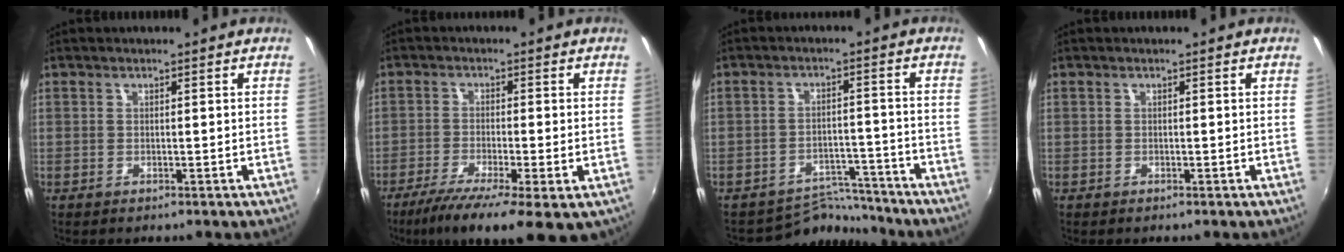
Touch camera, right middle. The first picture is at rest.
{"total": 10.8, "force": [-5.8, 2.5, 8.7], "torque": [-0.174, -0.036, -0.096]}
{"total": 6.7, "force": [-6.5, 1.3, -0.9], "torque": [0.001, 0.016, -0.103]}
{"total": 0.0}